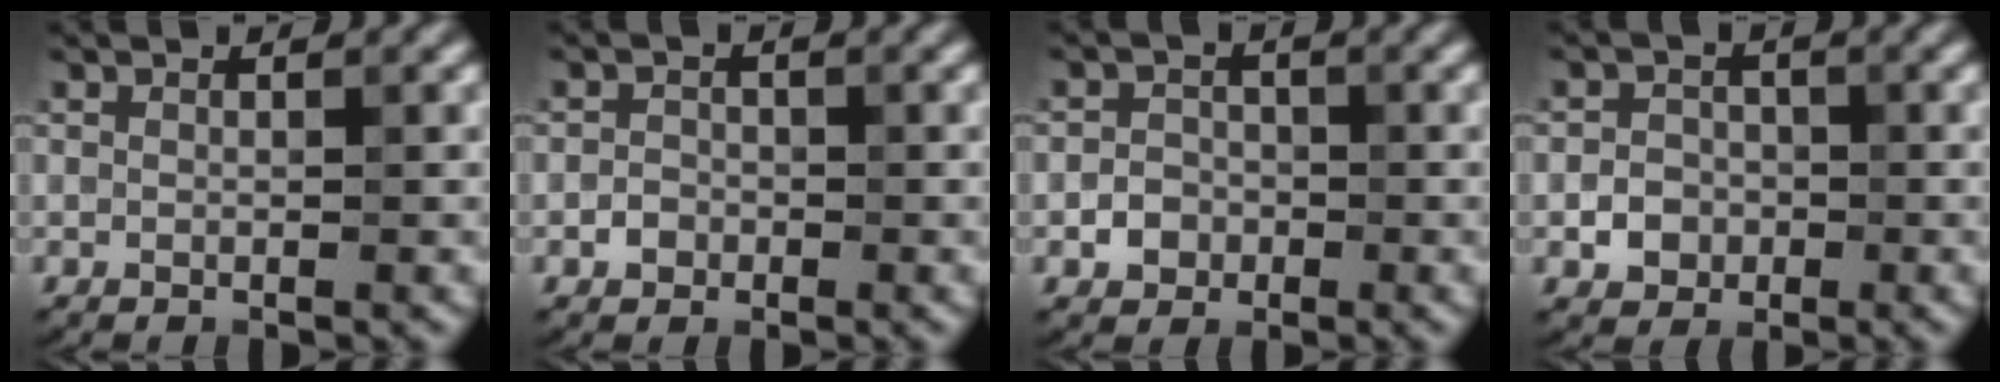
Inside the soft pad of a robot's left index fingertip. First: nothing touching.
{"total": 1.2, "force": [-0.6, 1.0, 0.4], "torque": [-0.001, 0.001, -0.013]}
{"total": 2.0, "force": [-0.8, 1.7, 0.7], "torque": [-0.002, 0.001, -0.019]}
{"total": 2.3, "force": [-0.7, 2.0, 0.8], "torque": [-0.006, 0.000, -0.017]}